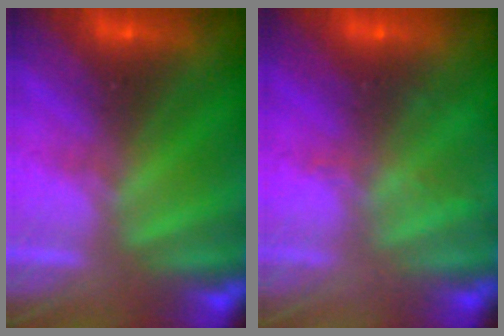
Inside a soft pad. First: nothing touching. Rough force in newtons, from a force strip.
{"total": 2.1}